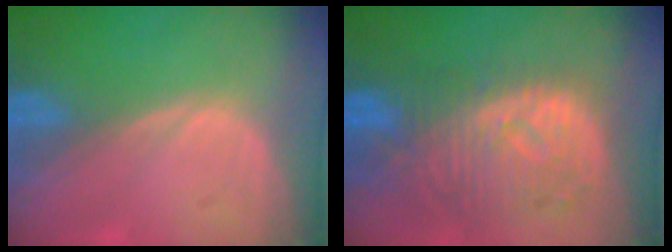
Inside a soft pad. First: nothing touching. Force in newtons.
{"total": 11.2, "press": 9.8, "slide": 5.4}